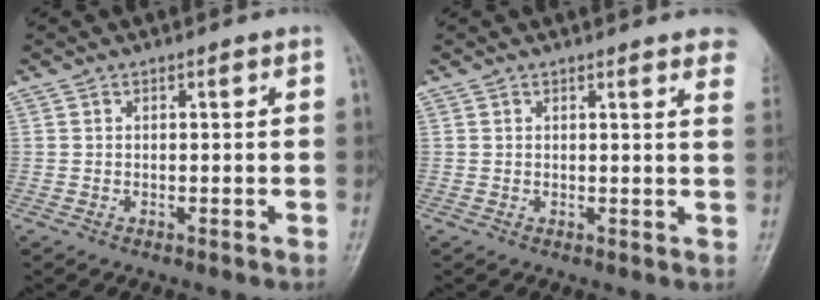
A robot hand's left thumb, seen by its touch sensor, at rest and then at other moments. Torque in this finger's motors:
{"motor_torque": [1.20, 0.35, 0.58, -0.75, 0.00]}